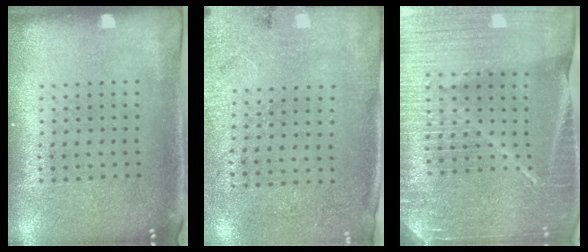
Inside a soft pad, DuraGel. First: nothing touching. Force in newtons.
{"total": 2.6, "press": 2.2, "slide": 1.5}
{"total": 5.5, "press": 4.8, "slide": 2.6}